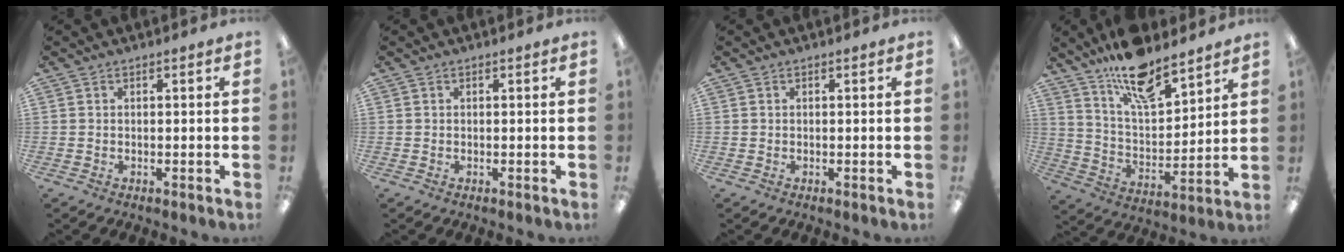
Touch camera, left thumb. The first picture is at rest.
{"total": 0.0}
{"total": 0.0}
{"total": 15.6, "force": [12.3, 5.5, 7.9], "torque": [-0.140, -0.072, 0.217]}